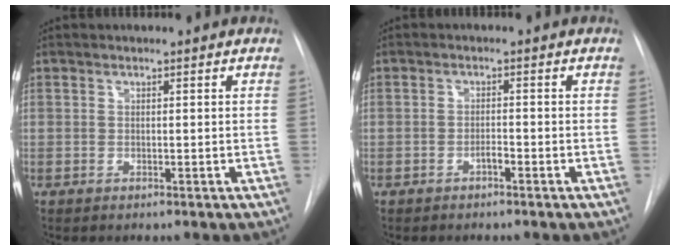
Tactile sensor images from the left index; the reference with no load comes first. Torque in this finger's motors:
{"motor_torque": [0.22, 0.12, 0.02, 0.00]}